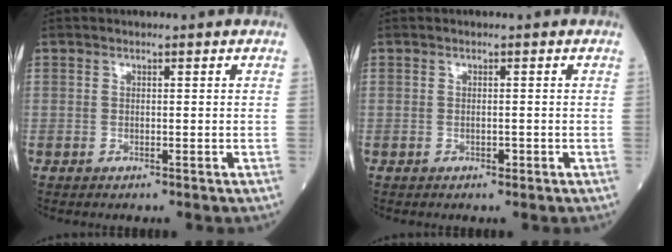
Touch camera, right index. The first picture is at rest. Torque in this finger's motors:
{"motor_torque": [0.20, -0.24, 0.12, 0.03]}